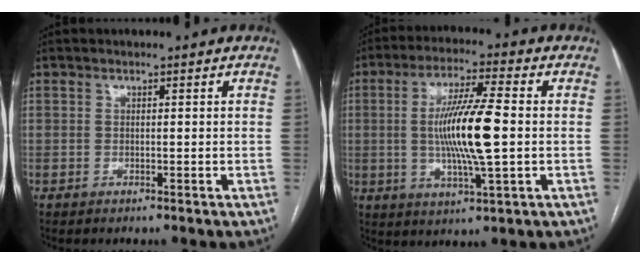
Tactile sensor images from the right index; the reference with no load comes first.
{"total": 12.2, "force": [-0.2, 0.7, 12.1], "torque": [-0.233, -0.005, -0.005]}